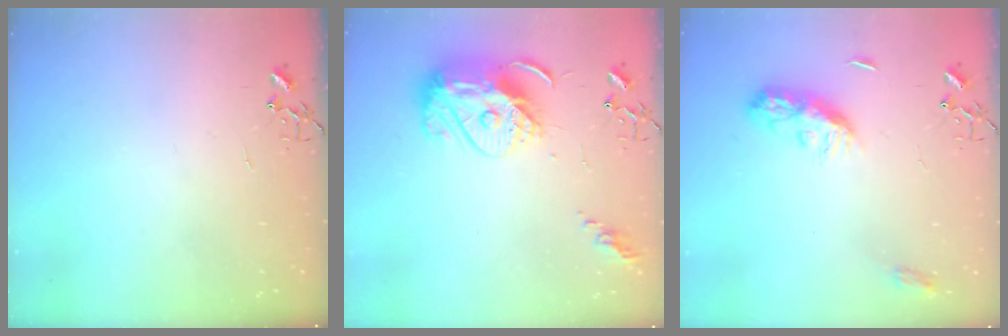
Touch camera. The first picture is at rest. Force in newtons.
{"total": 15.1, "press": 15.0, "slide": 1.1}
{"total": 9.9, "press": 9.9, "slide": 0.2}